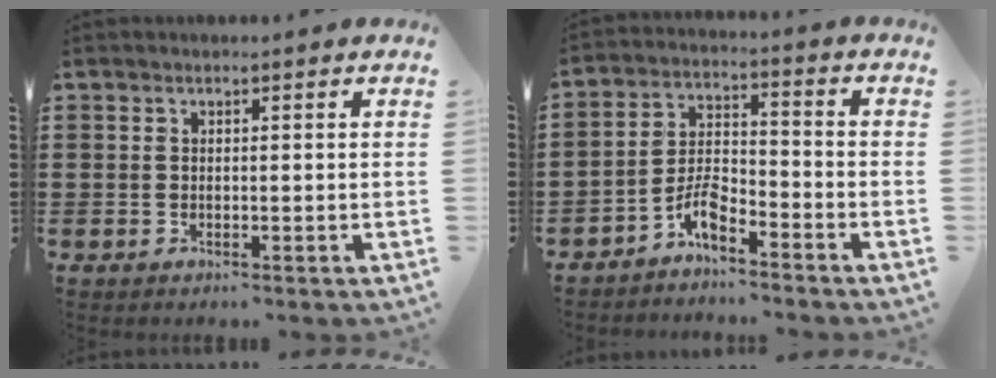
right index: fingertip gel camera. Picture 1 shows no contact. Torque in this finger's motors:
{"motor_torque": [1.50, 0.64, 0.09, -0.11]}